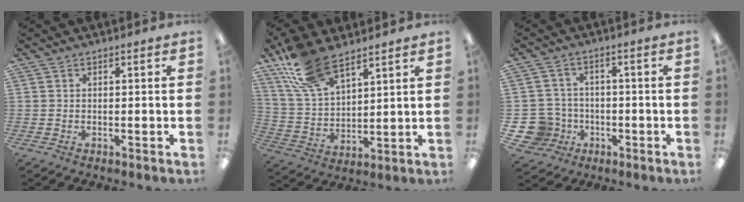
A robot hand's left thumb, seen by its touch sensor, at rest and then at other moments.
{"total": 15.8, "force": [11.0, 7.2, 8.8], "torque": [-0.188, -0.032, 0.206]}
{"total": 8.4, "force": [-2.8, 7.6, 2.1], "torque": [-0.074, 0.028, -0.044]}